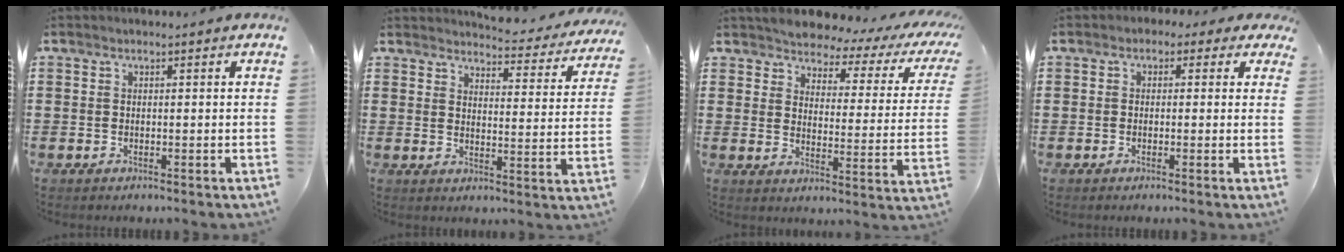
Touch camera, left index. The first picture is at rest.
{"total": 3.8, "force": [3.7, 0.2, 0.8], "torque": [-0.019, -0.036, 0.057]}
{"total": 3.2, "force": [3.1, 0.6, 0.5], "torque": [-0.029, -0.032, 0.043]}
{"total": 1.5, "force": [-0.4, 1.3, 0.7], "torque": [-0.019, 0.010, -0.011]}